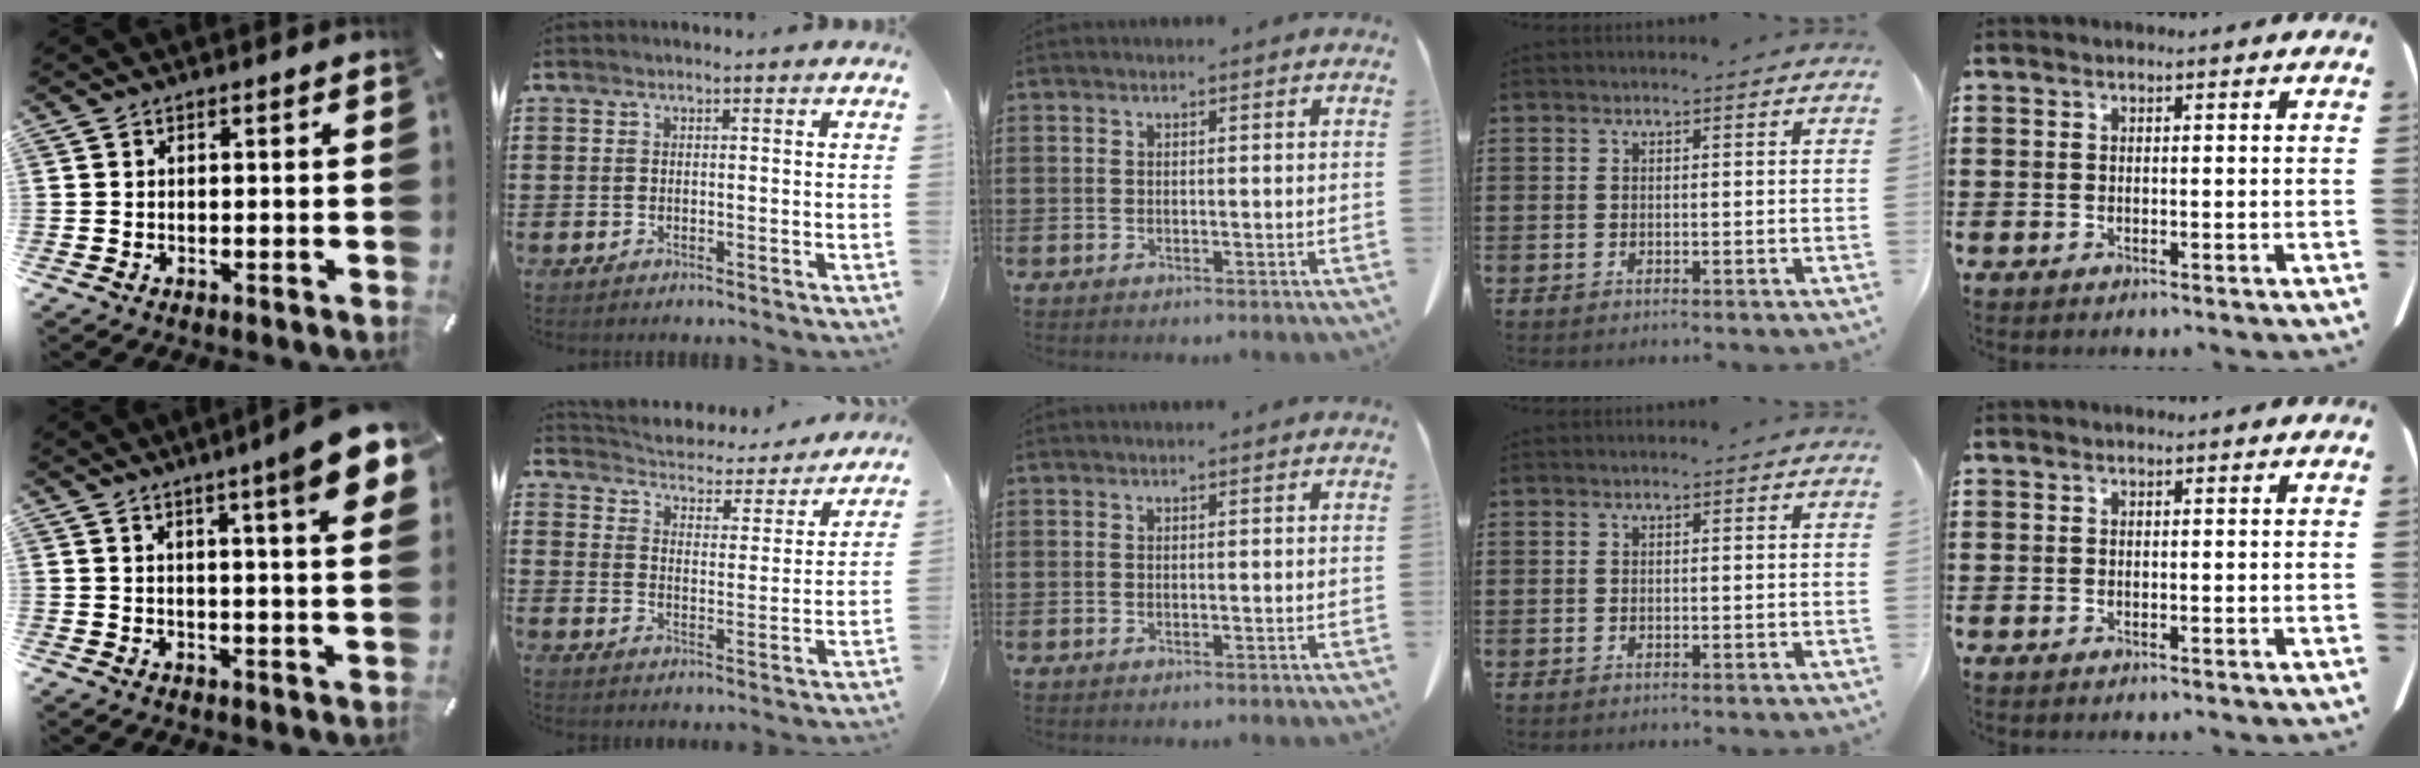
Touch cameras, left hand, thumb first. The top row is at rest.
{"thumb": {"total": 10.3, "force": [5.5, 0.7, 8.7], "torque": [-0.131, -0.029, 0.085]}, "index": {"total": 3.5, "force": [3.4, 0.3, 0.0], "torque": [-0.024, -0.034, 0.051]}}